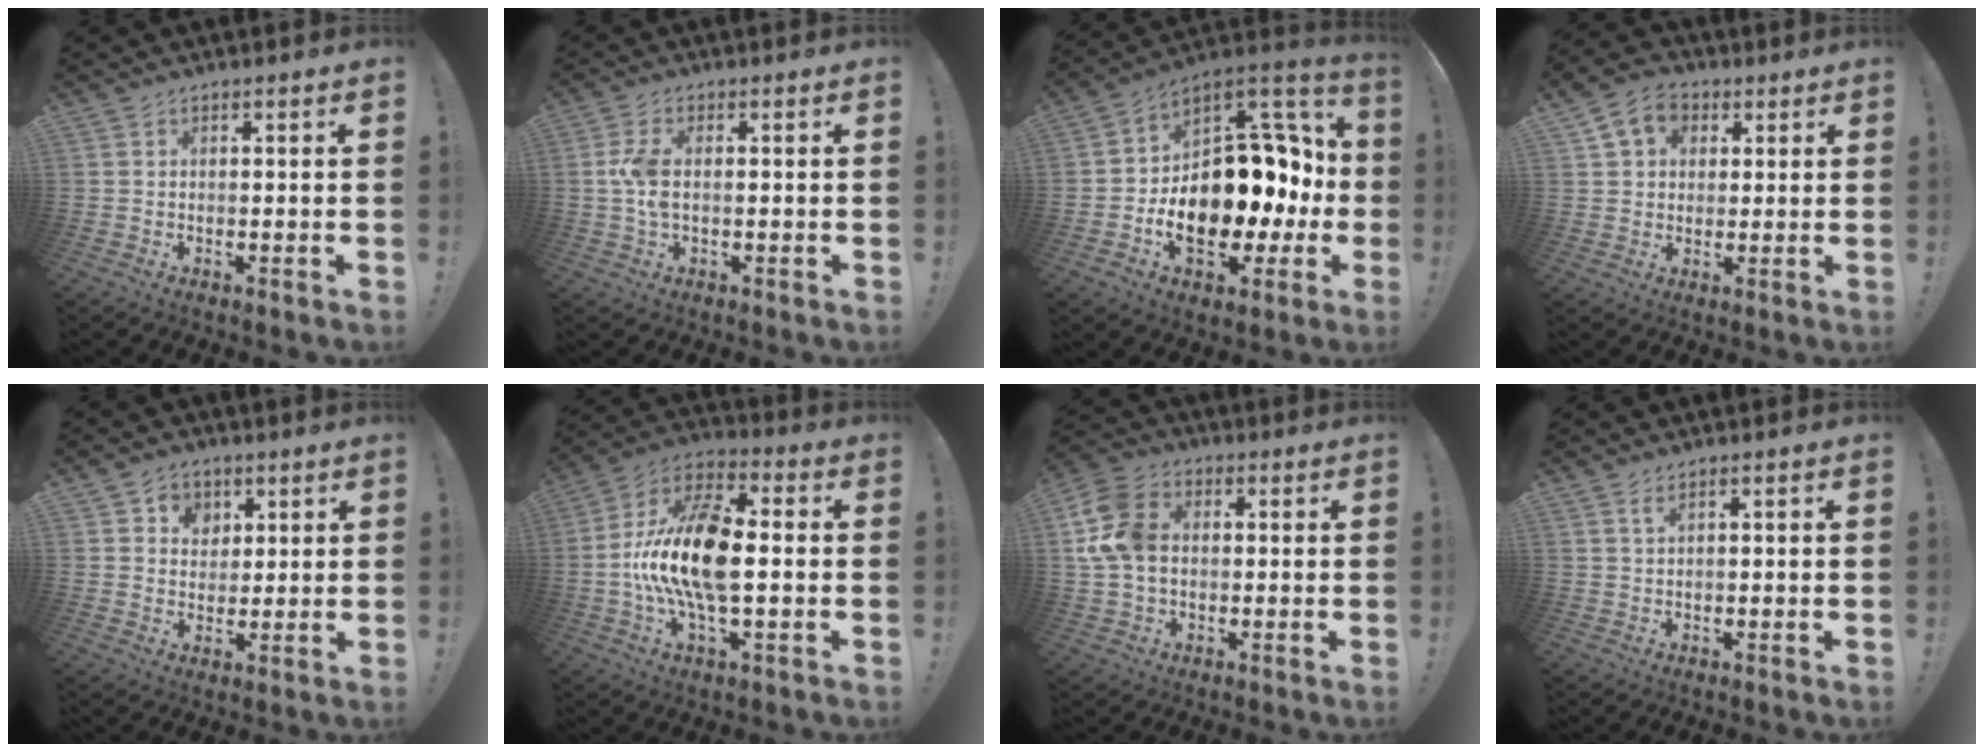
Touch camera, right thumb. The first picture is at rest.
{"total": 6.1, "force": [-0.2, 2.8, 5.4], "torque": [-0.109, 0.000, -0.006]}
{"total": 19.2, "force": [-3.1, 12.3, 14.5], "torque": [-0.199, -0.003, -0.030]}
{"total": 9.3, "force": [3.7, 7.4, 4.3], "torque": [-0.068, -0.004, 0.075]}
{"total": 6.3, "force": [2.7, 5.6, 1.1], "torque": [-0.005, -0.019, 0.049]}
{"total": 18.8, "force": [-0.9, 8.3, 16.8], "torque": [-0.309, 0.003, -0.013]}
{"total": 13.7, "force": [1.0, 10.1, 9.2], "torque": [-0.187, 0.009, 0.020]}
{"total": 2.0, "force": [1.3, 0.5, 1.4], "torque": [-0.022, -0.002, 0.022]}